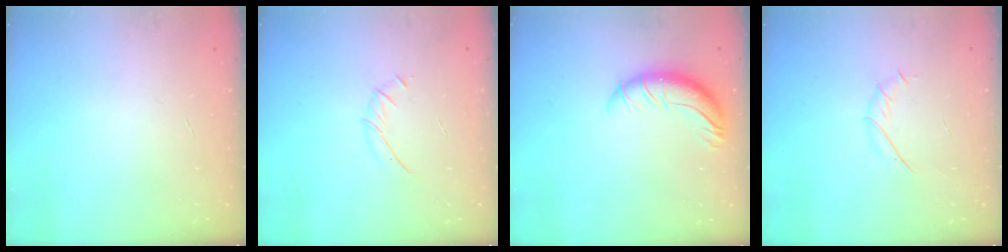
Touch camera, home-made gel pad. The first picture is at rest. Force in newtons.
{"total": 3.7, "press": 3.5, "slide": 0.9}
{"total": 9.4, "press": 9.2, "slide": 2.2}
{"total": 2.7, "press": 2.6, "slide": 0.8}